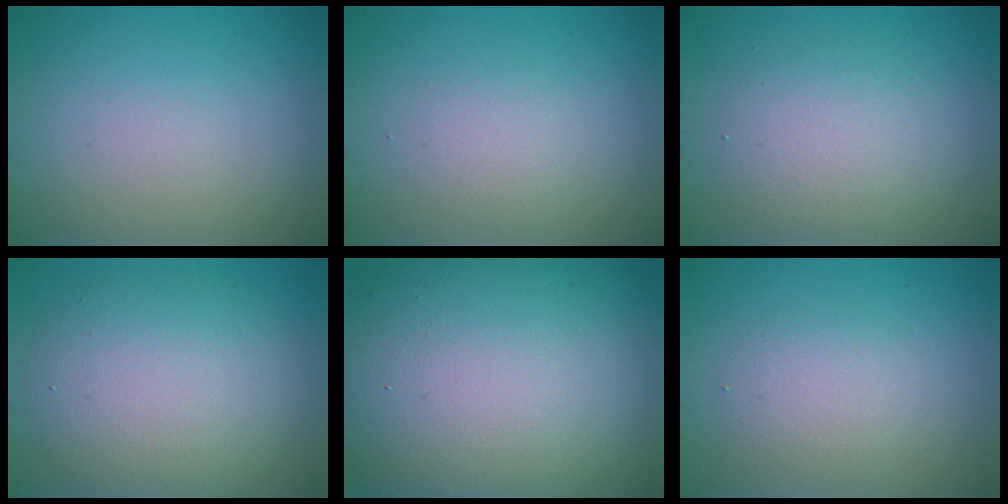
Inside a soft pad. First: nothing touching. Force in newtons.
{"total": 1.6, "press": 1.6, "slide": 0.0}
{"total": 3.9, "press": 3.9, "slide": 0.2}
{"total": 7.3, "press": 7.3, "slide": 0.5}
{"total": 19.1, "press": 19.1, "slide": 1.0}
{"total": 2.4, "press": 2.4, "slide": 0.2}